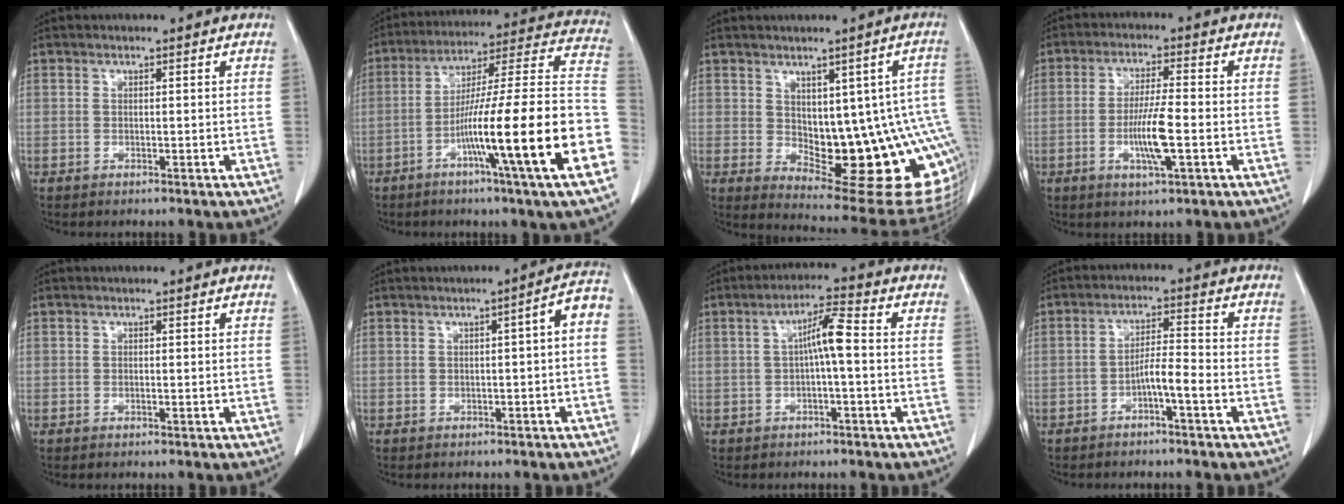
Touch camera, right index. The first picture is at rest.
{"total": 23.5, "force": [-8.4, -0.9, 21.9], "torque": [-0.286, -0.007, -0.142]}
{"total": 18.1, "force": [-2.2, 6.5, 16.8], "torque": [-0.146, 0.012, -0.002]}
{"total": 7.3, "force": [-2.0, 0.4, 7.0], "torque": [-0.134, -0.006, -0.037]}
{"total": 0.0}
{"total": 4.0, "force": [-0.5, 0.5, 4.0], "torque": [-0.048, 0.016, -0.007]}
{"total": 5.2, "force": [0.0, 0.4, 5.2], "torque": [-0.089, 0.014, 0.000]}
{"total": 4.2, "force": [-2.1, 0.1, 3.6], "torque": [-0.065, 0.009, -0.037]}